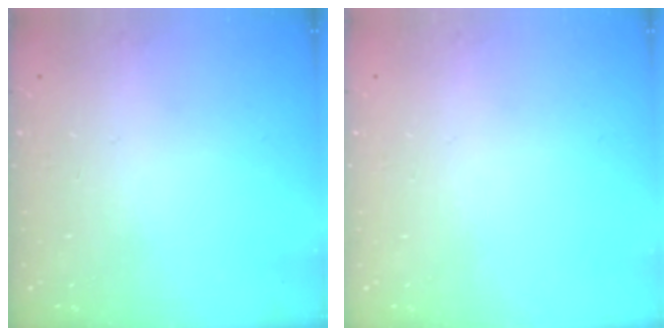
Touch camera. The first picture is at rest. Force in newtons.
{"total": 0.0}